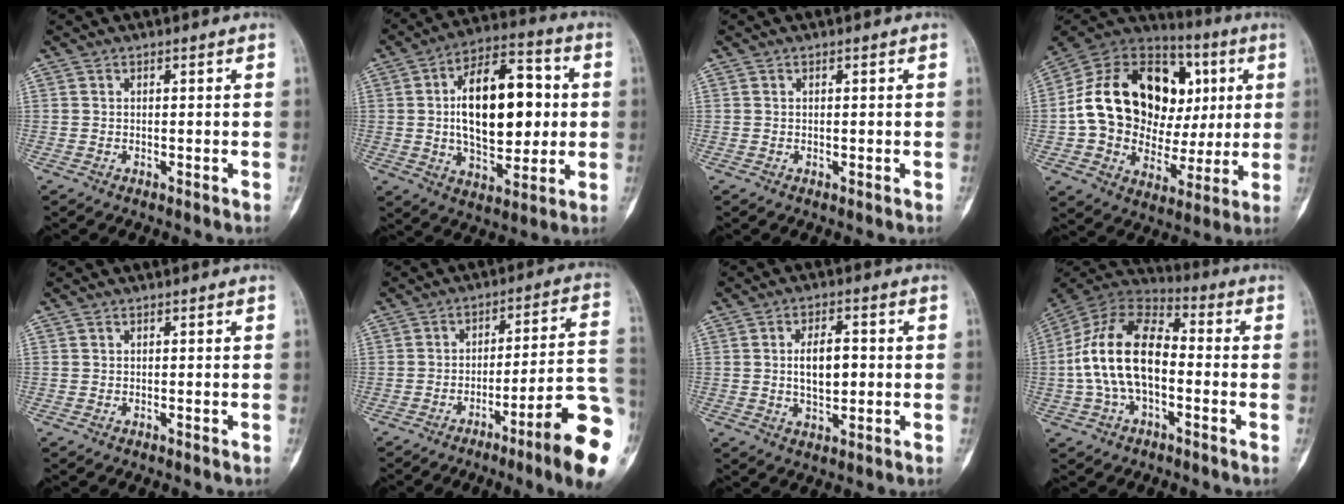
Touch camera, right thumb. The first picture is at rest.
{"total": 20.8, "force": [1.8, 11.1, 17.5], "torque": [-0.246, 0.012, 0.030]}
{"total": 0.5, "force": [0.1, 0.3, 0.4], "torque": [-0.008, -0.001, 0.004]}
{"total": 27.5, "force": [4.9, 19.6, 18.7], "torque": [-0.281, 0.037, 0.087]}
{"total": 0.0}
{"total": 17.5, "force": [-7.5, 1.6, 15.7], "torque": [-0.160, 0.049, -0.106]}
{"total": 7.3, "force": [0.3, 3.8, 6.3], "torque": [-0.096, 0.002, 0.006]}
{"total": 17.1, "force": [-1.7, 9.9, 13.9], "torque": [-0.263, 0.042, -0.038]}